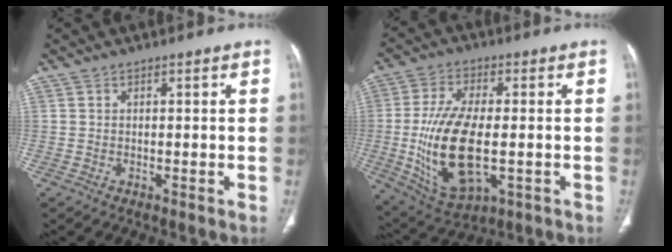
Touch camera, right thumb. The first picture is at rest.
{"total": 17.3, "force": [-2.3, 8.1, 15.0], "torque": [-0.290, -0.006, -0.027]}